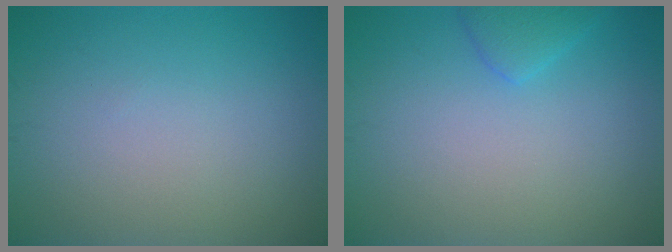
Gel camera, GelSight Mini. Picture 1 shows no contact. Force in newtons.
{"total": 1.7, "press": 1.7, "slide": 0.1}